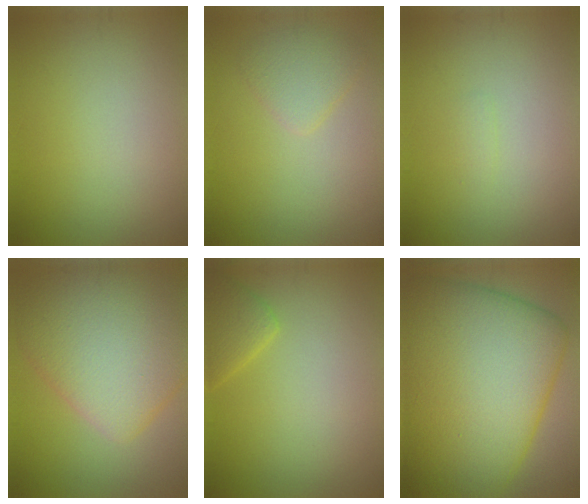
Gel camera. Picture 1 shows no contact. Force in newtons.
{"total": 2.0, "press": 2.0, "slide": 0.2}
{"total": 0.5, "press": 0.5, "slide": 0.1}
{"total": 9.3, "press": 9.3, "slide": 0.3}
{"total": 2.2, "press": 2.2, "slide": 0.1}
{"total": 17.3, "press": 17.3, "slide": 0.2}